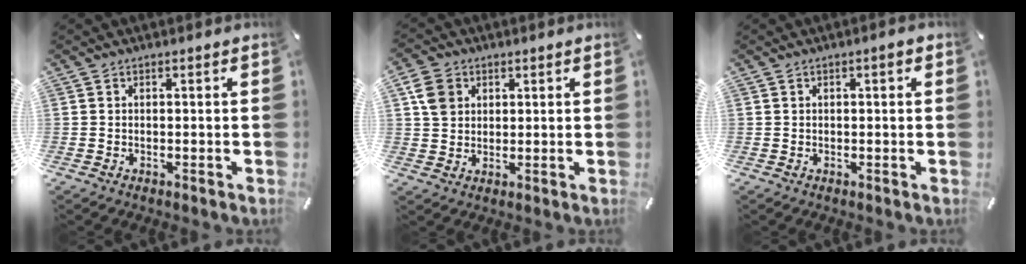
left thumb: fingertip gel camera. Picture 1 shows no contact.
{"total": 6.2, "force": [2.1, 5.4, 2.4], "torque": [-0.050, 0.004, 0.038]}
{"total": 1.6, "force": [0.3, 0.5, 1.5], "torque": [-0.027, 0.004, 0.003]}